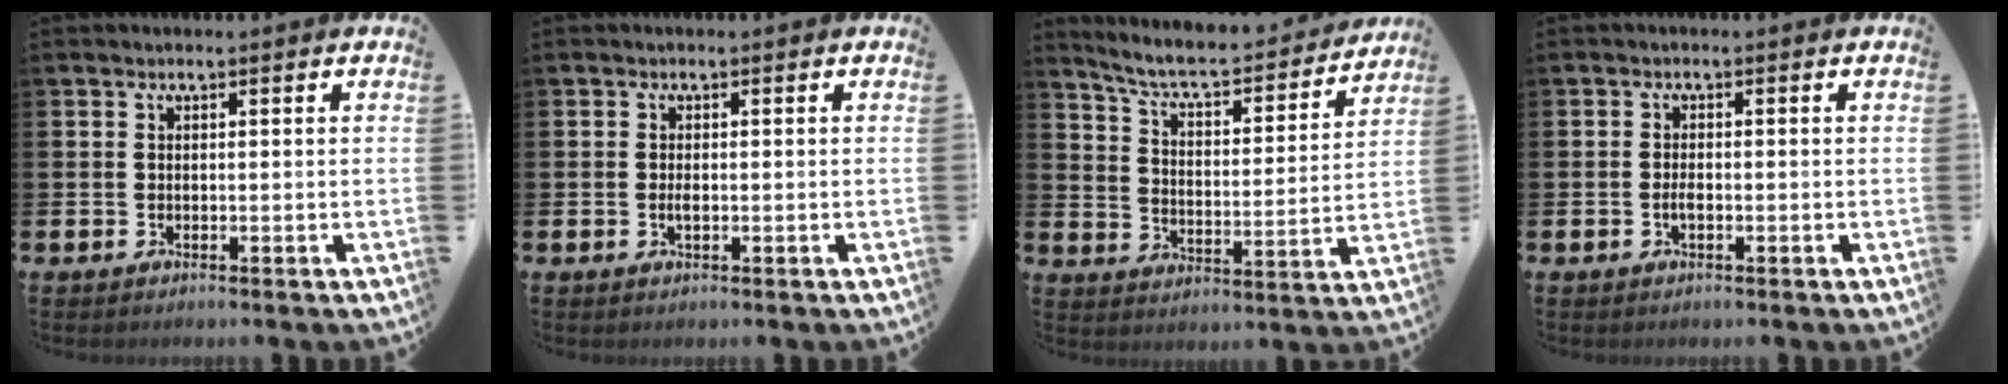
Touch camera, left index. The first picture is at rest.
{"total": 1.1, "force": [-0.1, 0.4, 1.0], "torque": [-0.023, 0.002, -0.002]}
{"total": 6.9, "force": [6.2, 1.1, 2.6], "torque": [-0.082, -0.048, 0.102]}
{"total": 1.4, "force": [-0.4, 0.6, 1.2], "torque": [-0.017, -0.001, -0.009]}